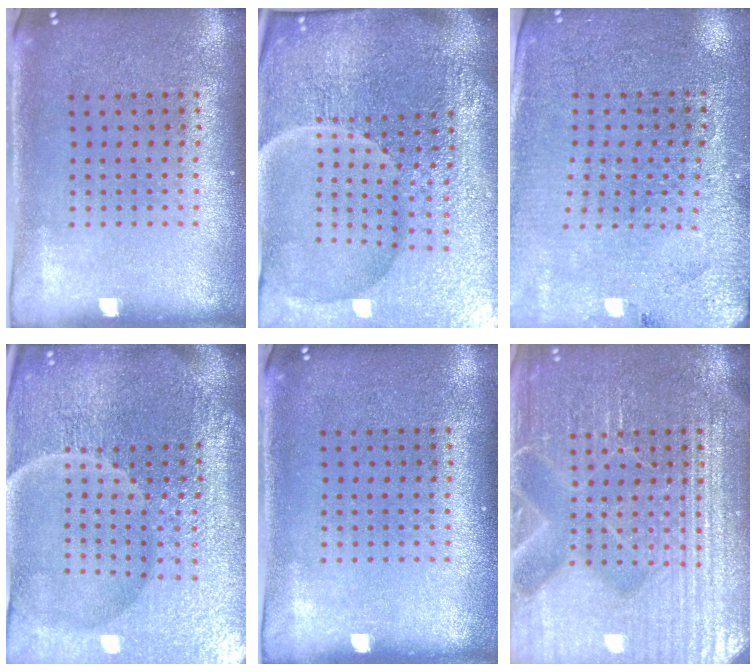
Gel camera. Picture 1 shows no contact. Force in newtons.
{"total": 6.7, "press": 6.0, "slide": 3.0}
{"total": 2.8, "press": 2.8, "slide": 0.5}
{"total": 6.5, "press": 5.8, "slide": 2.9}
{"total": 0.0}
{"total": 7.5, "press": 7.5, "slide": 1.1}